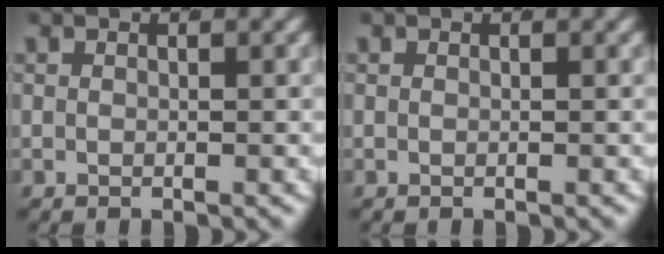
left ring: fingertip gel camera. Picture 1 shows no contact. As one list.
[{"total": 0.0}]